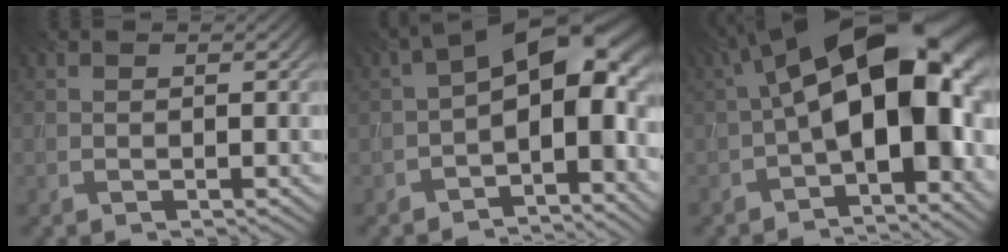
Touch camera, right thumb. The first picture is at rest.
{"total": 12.7, "force": [-1.4, 6.8, 10.7], "torque": [-0.138, 0.016, -0.036]}
{"total": 19.1, "force": [0.5, 9.8, 16.4], "torque": [-0.242, 0.019, 0.007]}